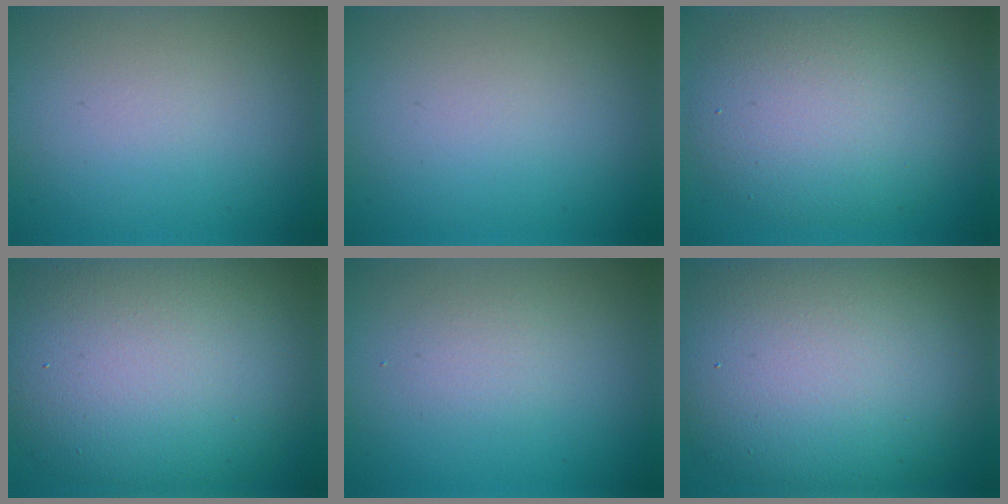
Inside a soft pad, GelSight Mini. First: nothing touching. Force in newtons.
{"total": 0.0}
{"total": 7.2, "press": 7.2, "slide": 0.1}
{"total": 12.9, "press": 12.8, "slide": 1.2}
{"total": 1.4, "press": 1.3, "slide": 0.1}
{"total": 14.2, "press": 14.1, "slide": 1.2}